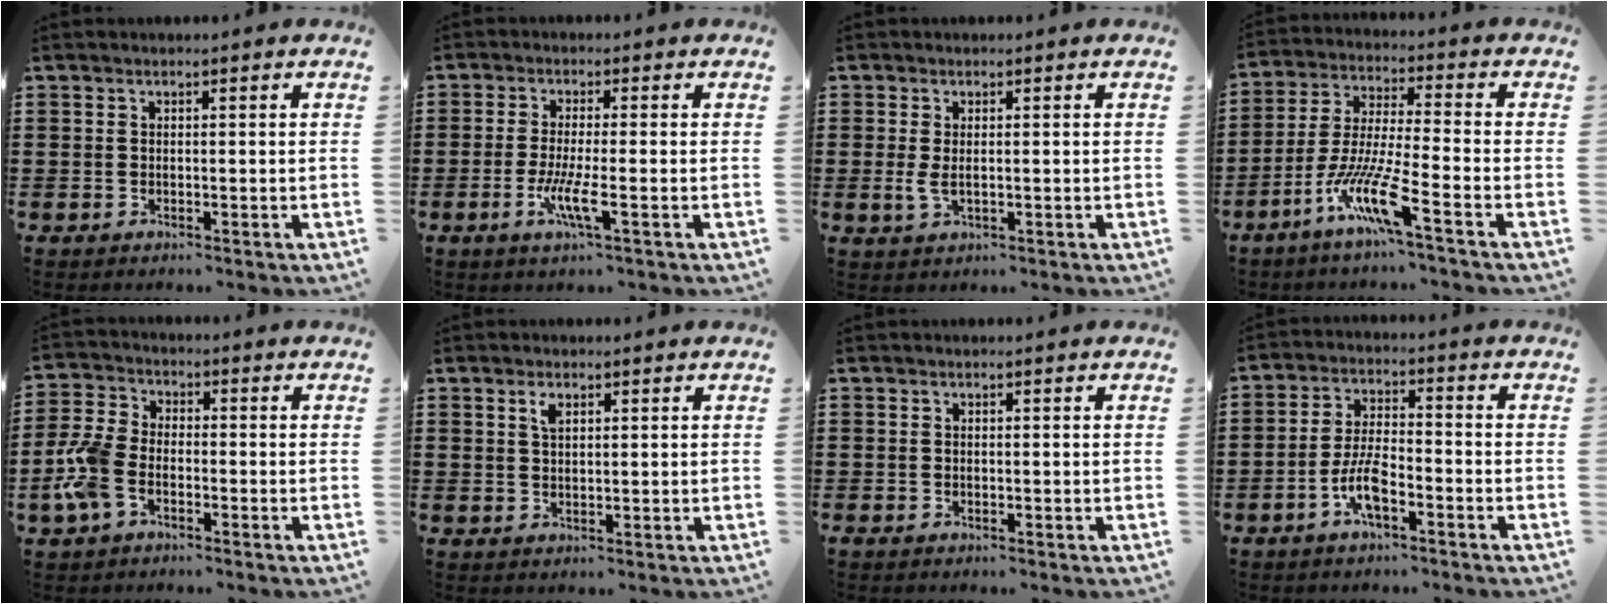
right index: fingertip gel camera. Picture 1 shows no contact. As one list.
[{"total": 5.1, "force": [-1.9, 0.3, 4.7], "torque": [-0.098, -0.016, -0.039]}, {"total": 2.2, "force": [0.0, 0.8, 2.1], "torque": [-0.048, -0.003, -0.001]}, {"total": 10.4, "force": [-6.3, 0.9, 8.2], "torque": [-0.181, -0.009, -0.126]}, {"total": 6.6, "force": [-2.9, 3.7, 4.5], "torque": [-0.128, 0.000, -0.066]}, {"total": 2.0, "force": [1.1, 0.9, 1.5], "torque": [-0.034, 0.004, 0.018]}, {"total": 0.0}, {"total": 6.3, "force": [-3.2, 2.2, 5.0], "torque": [-0.116, 0.000, -0.065]}]